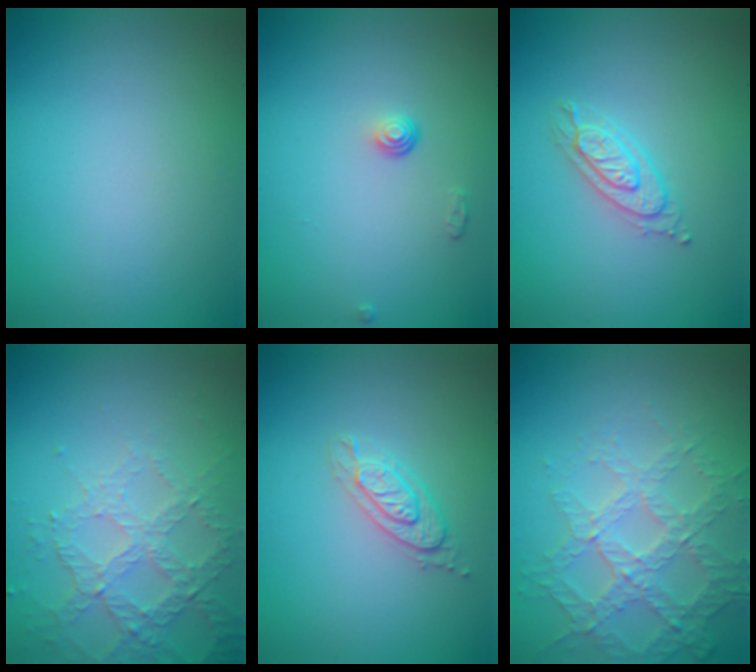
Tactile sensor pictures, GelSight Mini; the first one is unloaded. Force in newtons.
{"total": 1.0, "press": 0.7, "slide": 0.8}
{"total": 2.1, "press": 2.1, "slide": 0.2}
{"total": 3.4, "press": 3.3, "slide": 0.8}
{"total": 2.1, "press": 2.1, "slide": 0.4}
{"total": 3.6, "press": 3.4, "slide": 1.4}